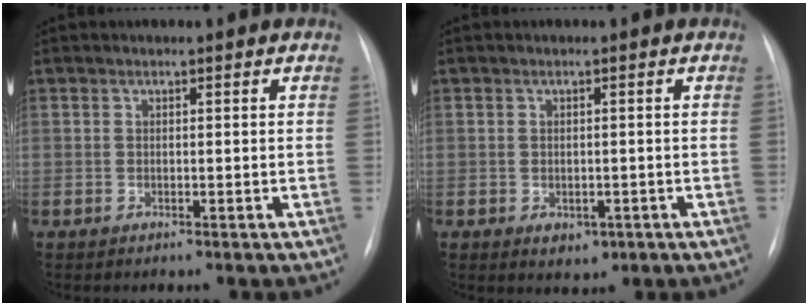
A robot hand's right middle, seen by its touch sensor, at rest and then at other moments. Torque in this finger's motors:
{"motor_torque": [0.35, -0.22, 0.26, 0.04]}